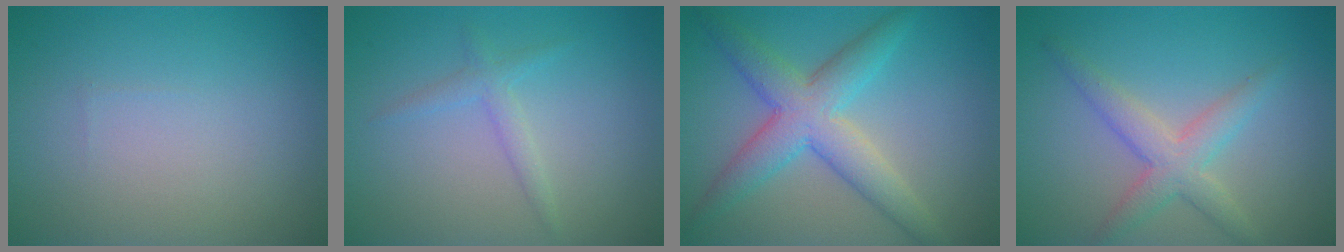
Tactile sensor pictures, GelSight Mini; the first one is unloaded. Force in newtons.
{"total": 1.5, "press": 1.5, "slide": 0.1}
{"total": 5.8, "press": 5.8, "slide": 0.1}
{"total": 3.5, "press": 3.5, "slide": 0.1}